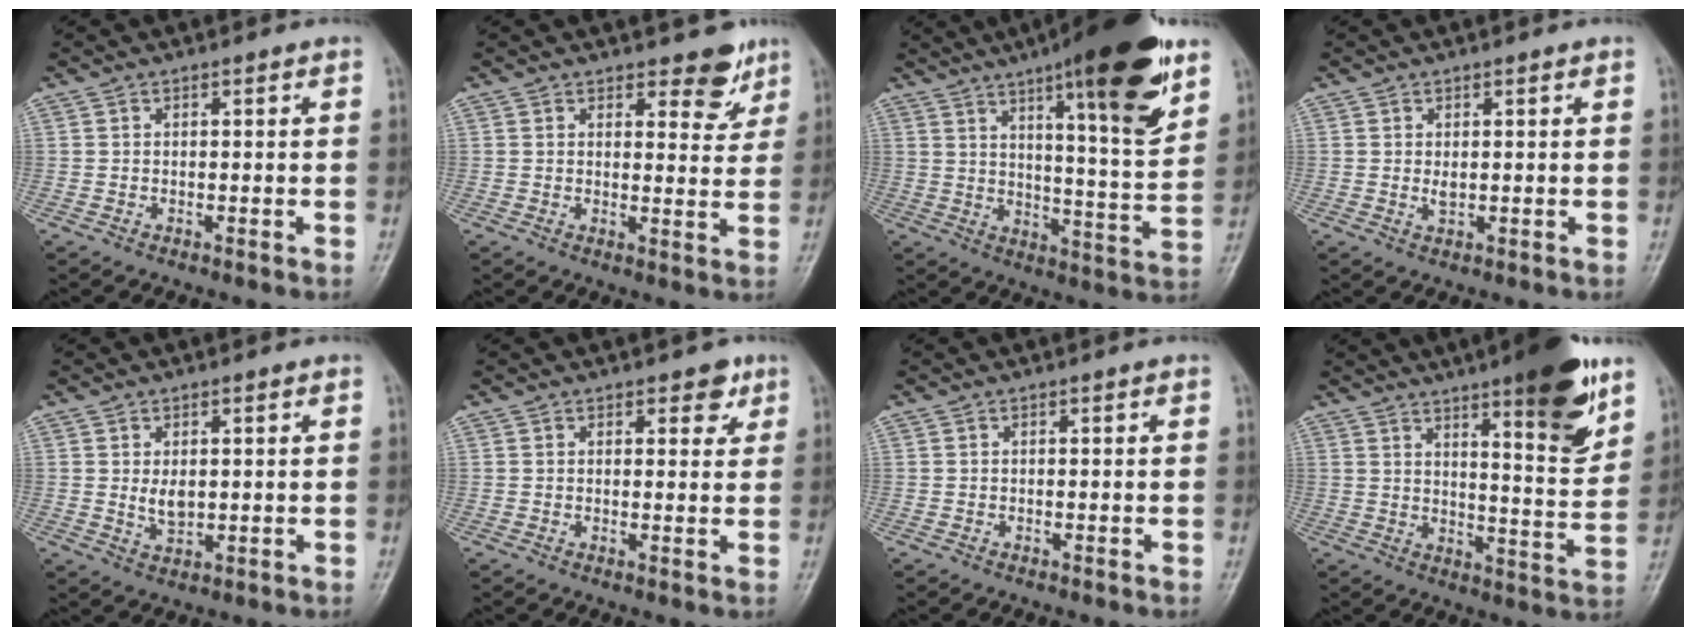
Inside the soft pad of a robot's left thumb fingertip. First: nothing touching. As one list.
[{"total": 5.7, "force": [4.1, 2.8, 2.9], "torque": [-0.006, -0.026, 0.052]}, {"total": 20.9, "force": [12.0, 4.1, 16.6], "torque": [-0.217, -0.055, 0.177]}, {"total": 1.9, "force": [0.4, 1.0, 1.5], "torque": [-0.022, -0.005, 0.009]}, {"total": 3.5, "force": [0.6, 2.2, 2.7], "torque": [-0.037, -0.010, 0.016]}, {"total": 3.4, "force": [2.0, 1.9, 2.0], "torque": [-0.004, -0.008, 0.023]}, {"total": 0.0}, {"total": 15.6, "force": [9.4, 3.2, 12.0], "torque": [-0.146, -0.057, 0.138]}]